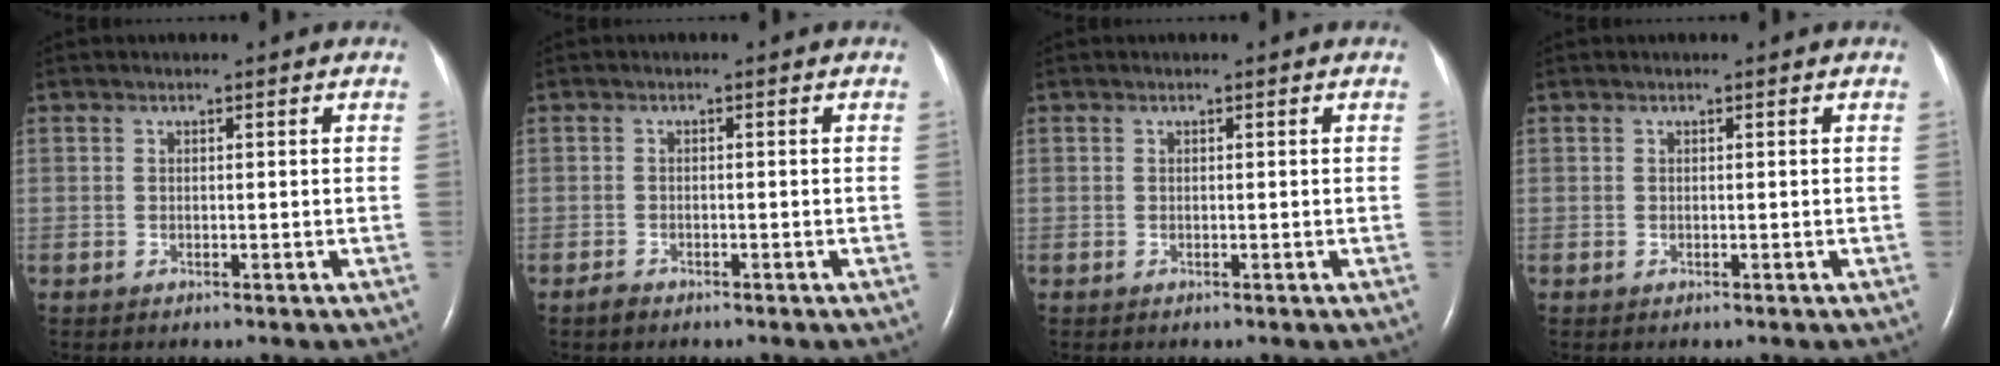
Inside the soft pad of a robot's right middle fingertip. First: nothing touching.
{"total": 1.5, "force": [-1.4, 0.6, 0.2], "torque": [-0.007, 0.000, -0.025]}
{"total": 0.0}
{"total": 0.0}